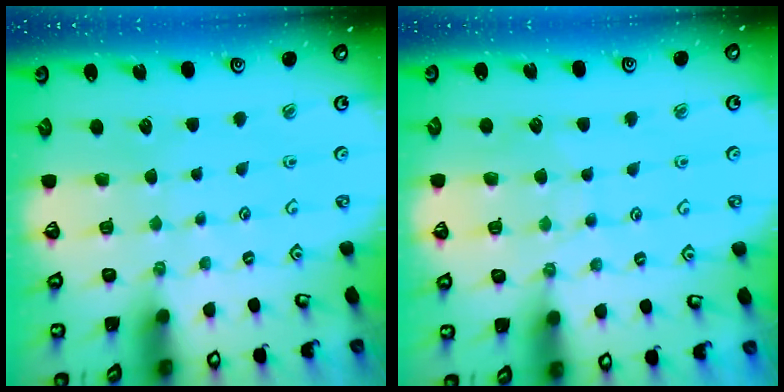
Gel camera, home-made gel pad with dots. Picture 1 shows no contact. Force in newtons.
{"total": 6.6, "press": 6.6, "slide": 0.6}